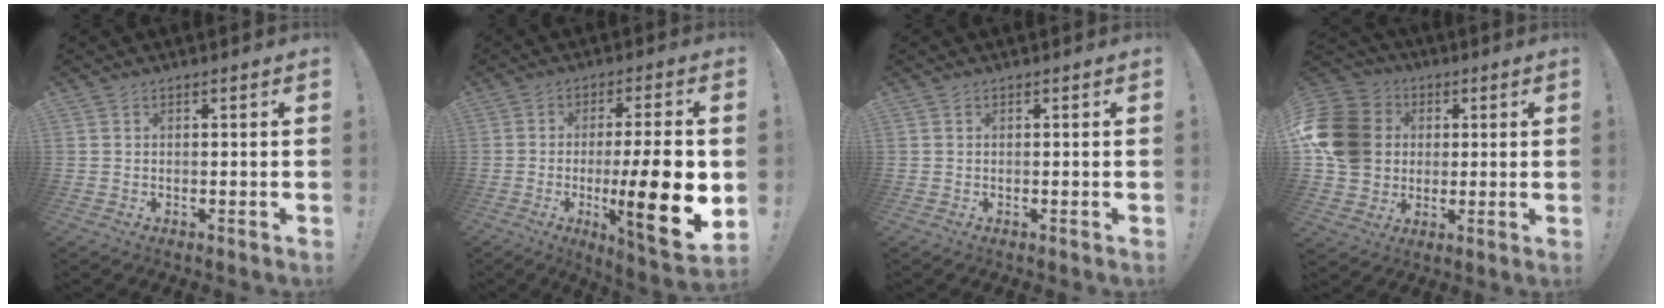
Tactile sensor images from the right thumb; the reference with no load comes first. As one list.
[{"total": 19.5, "force": [-3.4, 3.5, 18.8], "torque": [-0.282, -0.004, -0.045]}, {"total": 0.0}, {"total": 17.0, "force": [2.3, 14.3, 8.9], "torque": [-0.157, -0.001, 0.050]}]